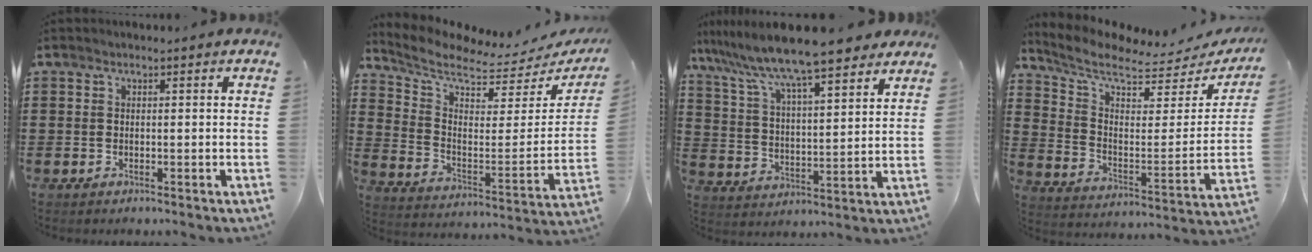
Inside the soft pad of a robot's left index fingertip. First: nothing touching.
{"total": 5.9, "force": [5.3, 1.0, 2.5], "torque": [-0.078, -0.051, 0.088]}
{"total": 9.6, "force": [8.5, 0.4, 4.4], "torque": [-0.121, -0.047, 0.142]}
{"total": 6.9, "force": [5.9, 1.6, 3.1], "torque": [-0.092, -0.045, 0.100]}